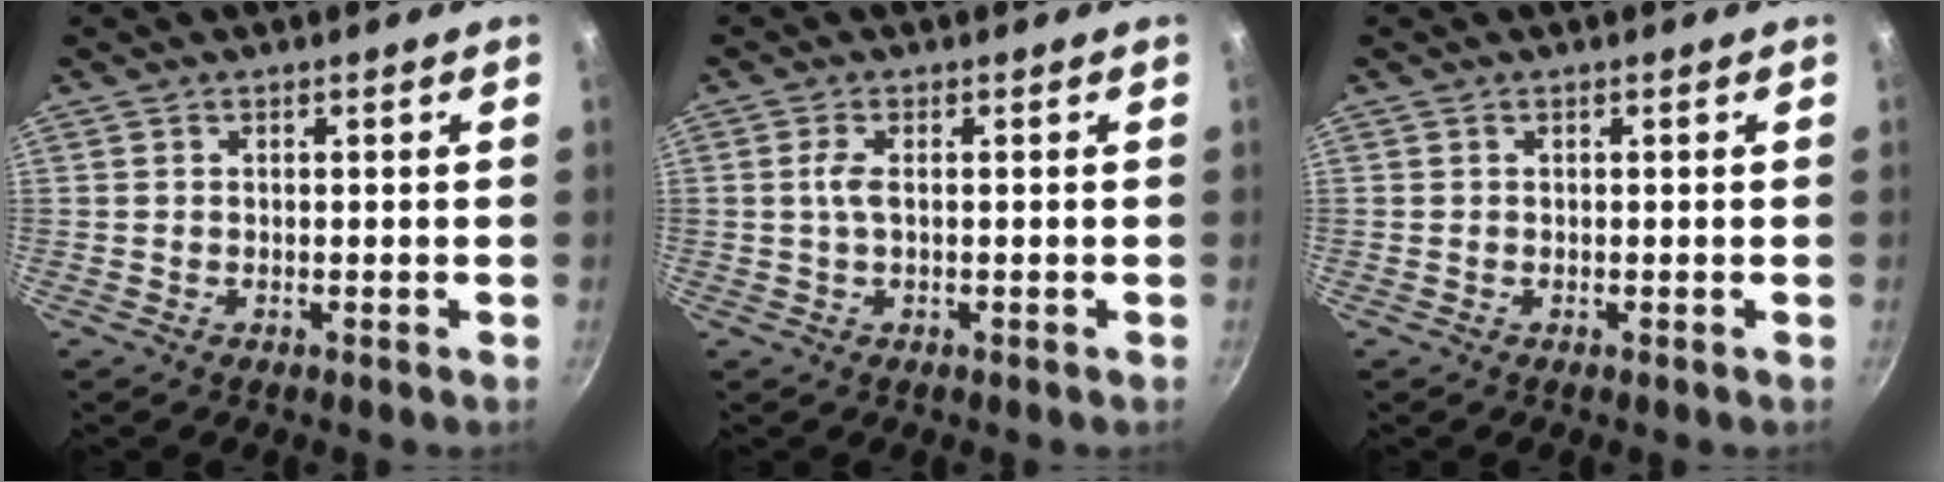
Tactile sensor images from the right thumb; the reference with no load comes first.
{"total": 2.2, "force": [0.1, 0.6, 2.1], "torque": [-0.053, 0.003, 0.002]}
{"total": 0.0}